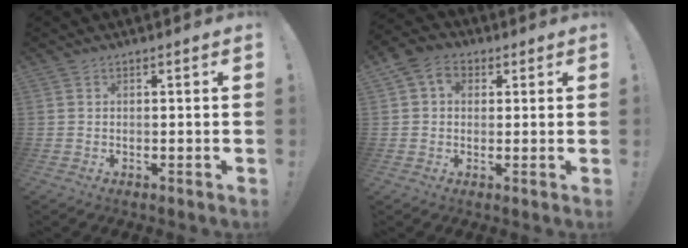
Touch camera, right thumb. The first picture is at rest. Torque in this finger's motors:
{"motor_torque": [-0.26, 0.58, 0.14, 0.55, 0.18]}